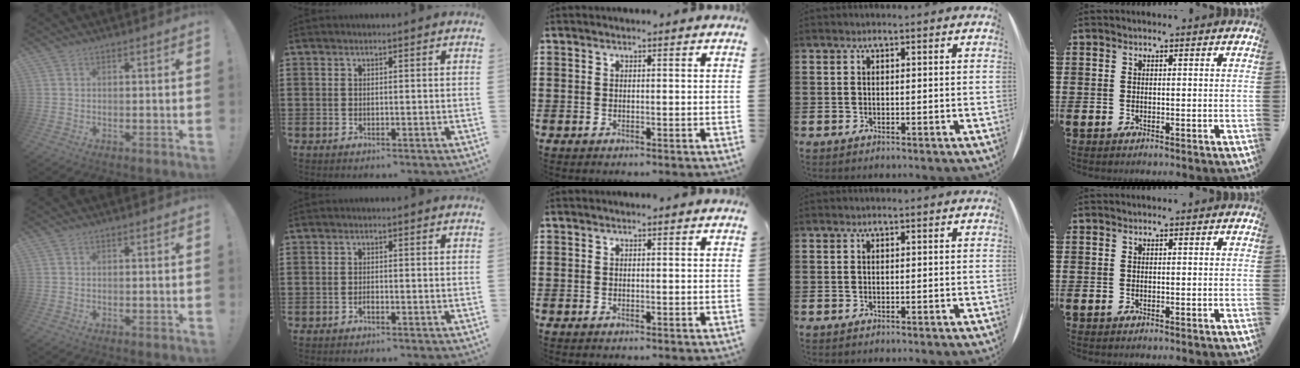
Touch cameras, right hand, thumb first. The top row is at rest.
{"index": {"total": 0.9, "force": [-0.6, 0.3, 0.6], "torque": [-0.013, -0.004, -0.010]}}